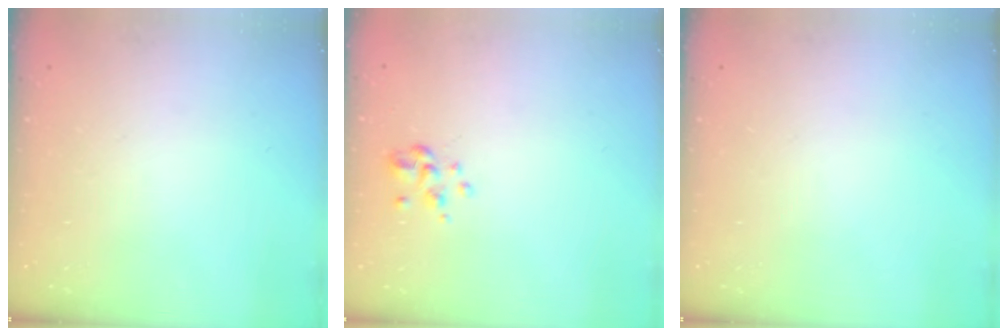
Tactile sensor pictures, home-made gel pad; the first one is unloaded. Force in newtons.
{"total": 2.2, "press": 2.1, "slide": 0.7}
{"total": 0.0}